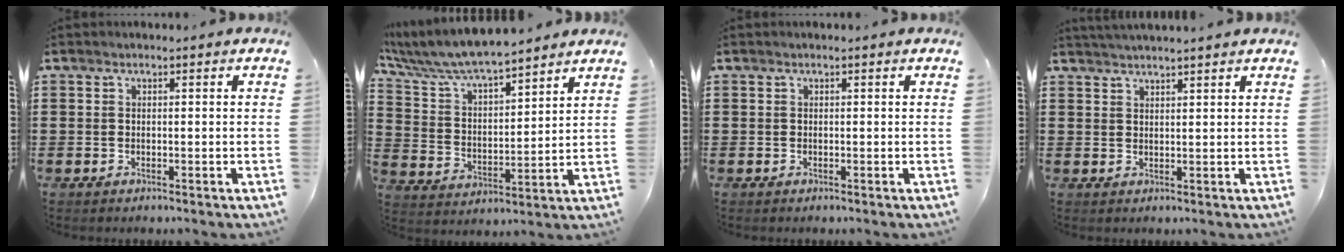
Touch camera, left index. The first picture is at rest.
{"total": 7.4, "force": [6.9, 0.7, 2.5], "torque": [-0.079, -0.040, 0.119]}
{"total": 0.0}
{"total": 1.9, "force": [1.8, -0.3, 0.3], "torque": [-0.008, 0.000, 0.036]}